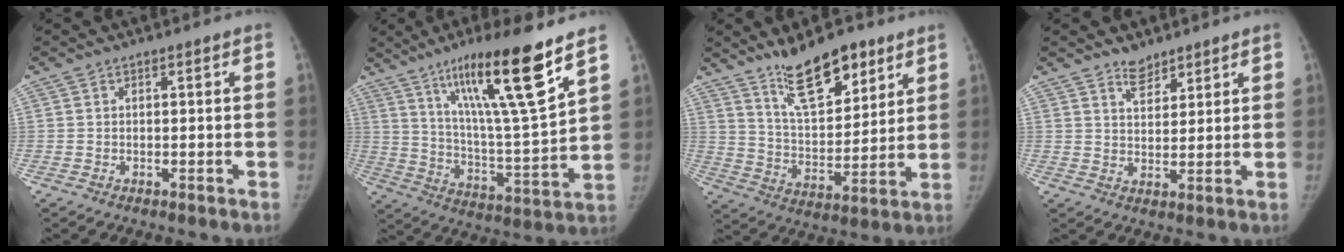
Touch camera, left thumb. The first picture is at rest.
{"total": 20.3, "force": [12.5, 1.7, 15.9], "torque": [-0.247, -0.064, 0.212]}
{"total": 14.4, "force": [9.9, 5.6, 8.8], "torque": [-0.107, -0.065, 0.178]}
{"total": 4.0, "force": [3.3, 2.0, 1.2], "torque": [0.002, -0.027, 0.058]}